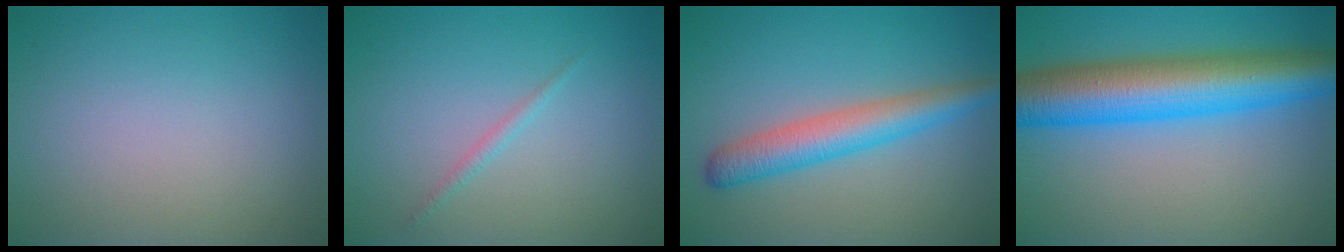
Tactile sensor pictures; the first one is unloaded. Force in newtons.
{"total": 0.8, "press": 0.8, "slide": 0.1}
{"total": 4.5, "press": 4.5, "slide": 0.1}
{"total": 10.5, "press": 10.5, "slide": 0.2}